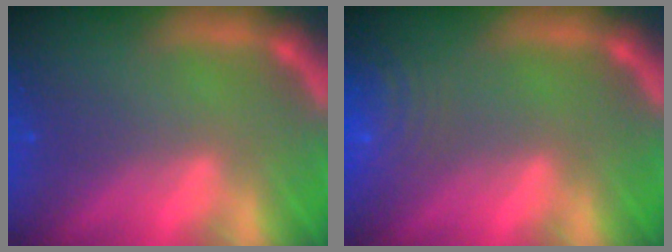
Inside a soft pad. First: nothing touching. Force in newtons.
{"total": 8.0}